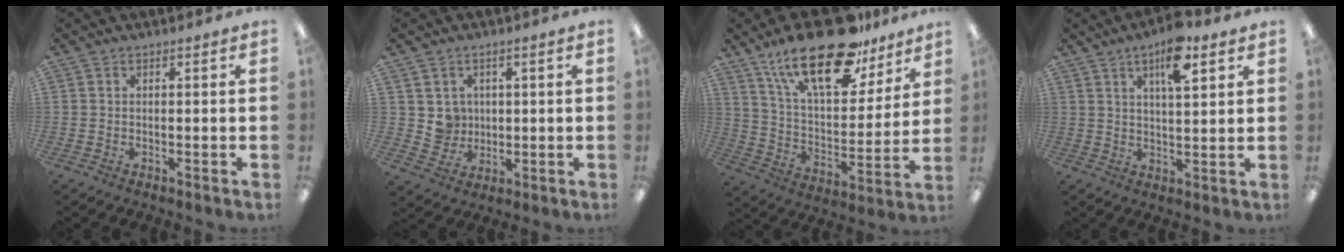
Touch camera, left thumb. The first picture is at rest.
{"total": 5.3, "force": [1.9, 5.0, 0.1], "torque": [0.000, -0.008, 0.036]}
{"total": 24.7, "force": [16.6, 10.1, 15.2], "torque": [-0.253, -0.090, 0.284]}
{"total": 10.0, "force": [5.8, 3.3, 7.5], "torque": [-0.116, -0.017, 0.093]}